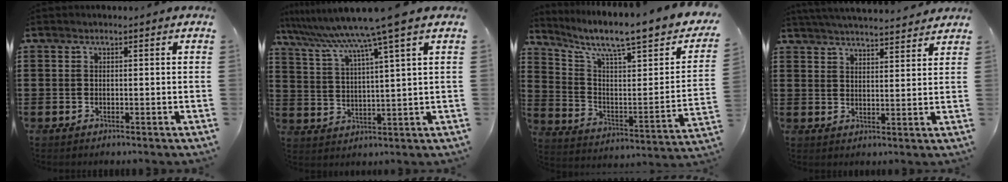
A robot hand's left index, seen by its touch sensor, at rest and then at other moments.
{"total": 8.7, "force": [6.8, -1.7, 5.3], "torque": [-0.128, -0.044, 0.107]}
{"total": 7.8, "force": [6.1, 1.0, 4.9], "torque": [-0.106, -0.056, 0.091]}
{"total": 4.2, "force": [4.1, -0.2, 0.7], "torque": [-0.027, -0.019, 0.074]}